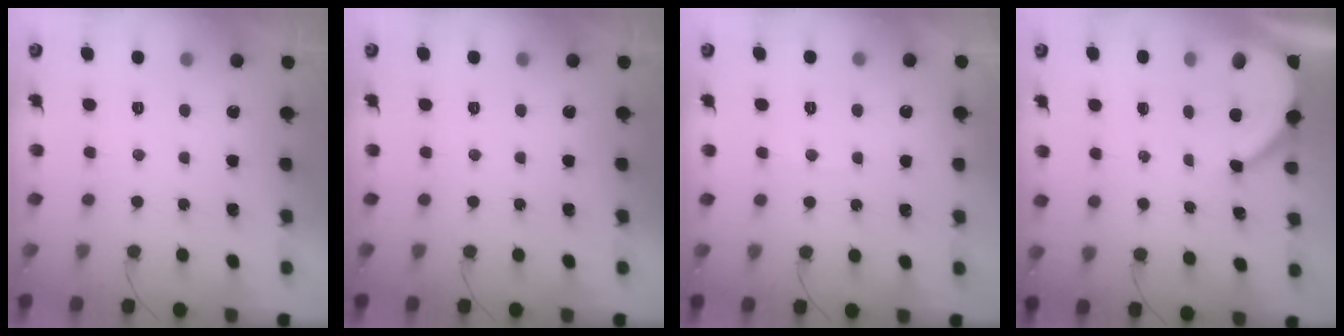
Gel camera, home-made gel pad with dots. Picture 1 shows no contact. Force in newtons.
{"total": 0.0}
{"total": 2.5, "press": 2.5, "slide": 0.3}
{"total": 7.3, "press": 7.3, "slide": 0.4}